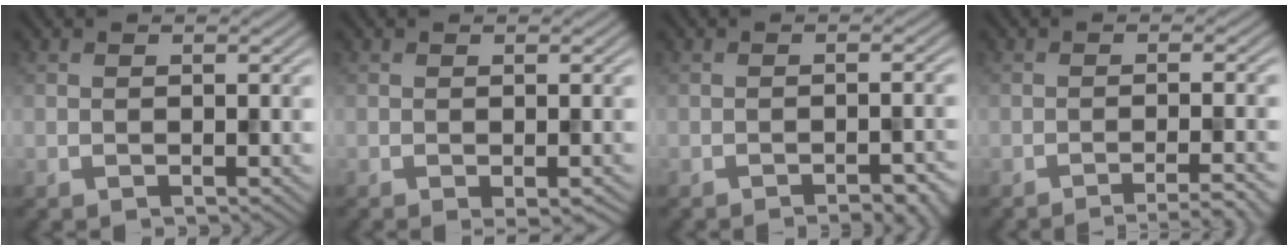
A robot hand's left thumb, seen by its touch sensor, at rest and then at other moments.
{"total": 1.9, "force": [-0.8, 0.3, 1.7], "torque": [-0.029, -0.002, -0.012]}
{"total": 3.7, "force": [-2.6, 0.9, 2.5], "torque": [-0.029, 0.012, -0.035]}
{"total": 4.4, "force": [-2.8, 0.7, 3.3], "torque": [-0.043, 0.011, -0.054]}